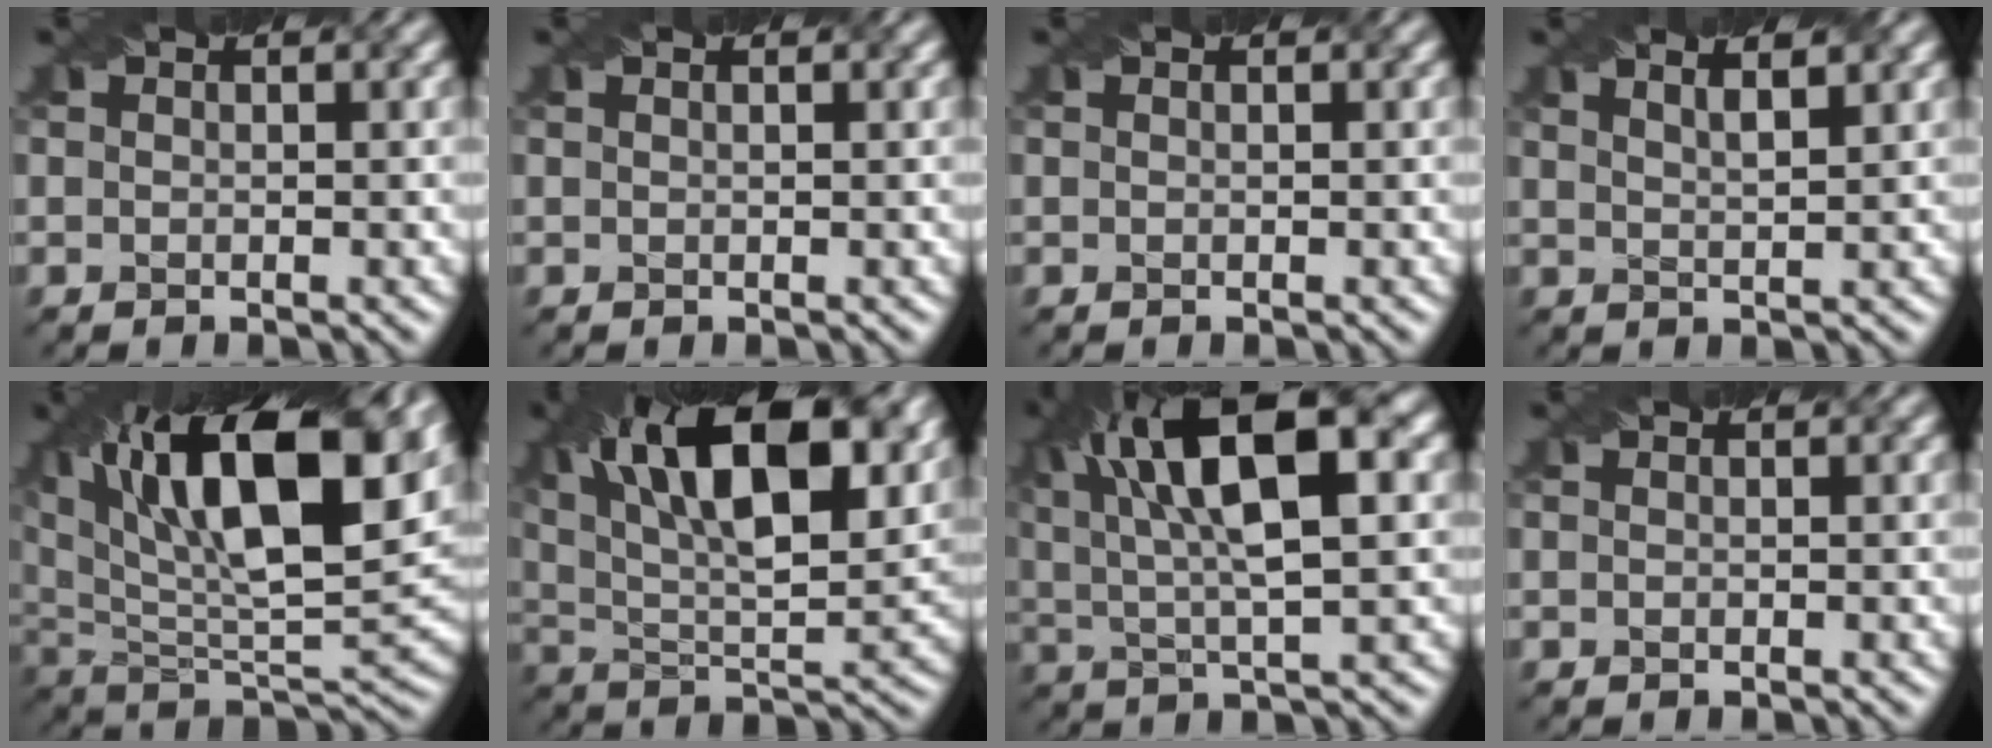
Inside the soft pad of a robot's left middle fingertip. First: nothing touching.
{"total": 0.8, "force": [0.5, 0.2, 0.6], "torque": [-0.008, -0.004, 0.005]}
{"total": 0.0}
{"total": 4.4, "force": [2.8, 1.7, 3.0], "torque": [-0.021, 0.026, 0.018]}
{"total": 17.7, "force": [7.7, 7.3, 14.1], "torque": [-0.232, 0.020, 0.132]}
{"total": 14.9, "force": [6.8, 6.0, 11.9], "torque": [-0.180, 0.013, 0.113]}
{"total": 12.7, "force": [4.2, 4.1, 11.2], "torque": [-0.181, 0.020, 0.068]}
{"total": 0.0}